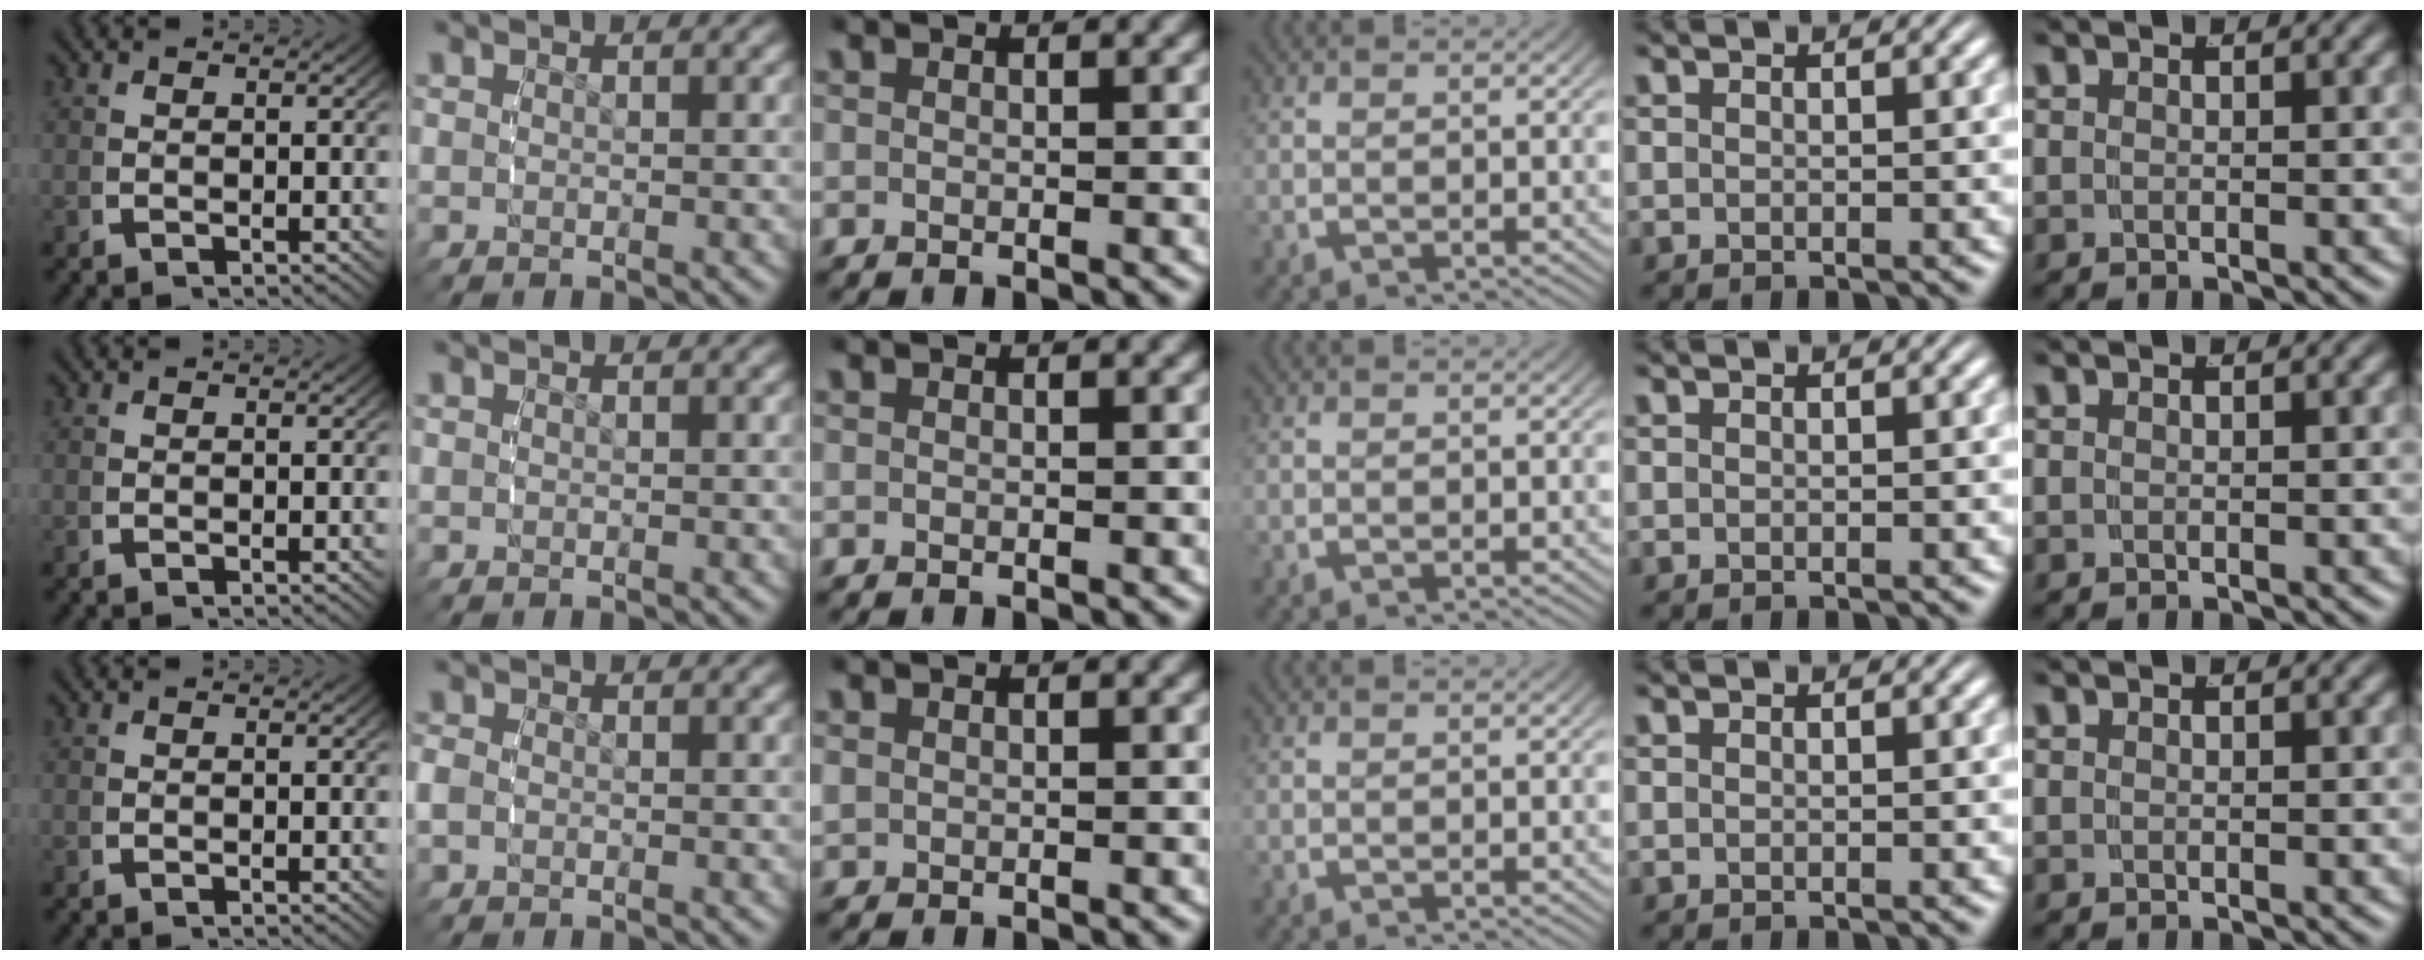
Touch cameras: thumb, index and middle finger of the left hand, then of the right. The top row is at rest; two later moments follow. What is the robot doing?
{"motion": "grasp_and_lifting", "object": "bottle cap"}